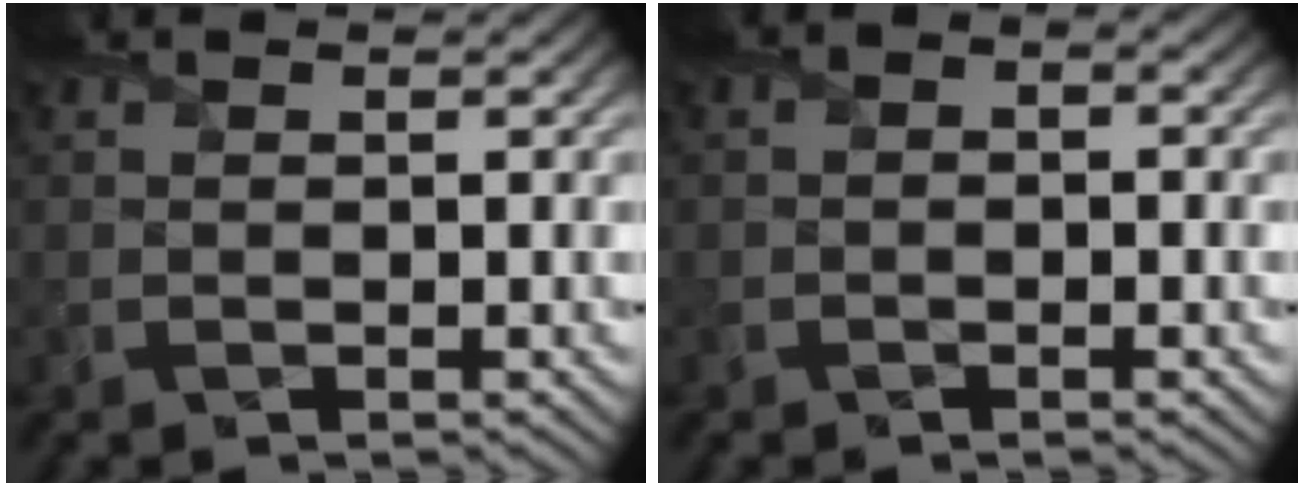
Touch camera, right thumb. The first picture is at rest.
{"total": 1.4, "force": [-0.5, 1.0, 0.9], "torque": [-0.018, -0.001, -0.012]}